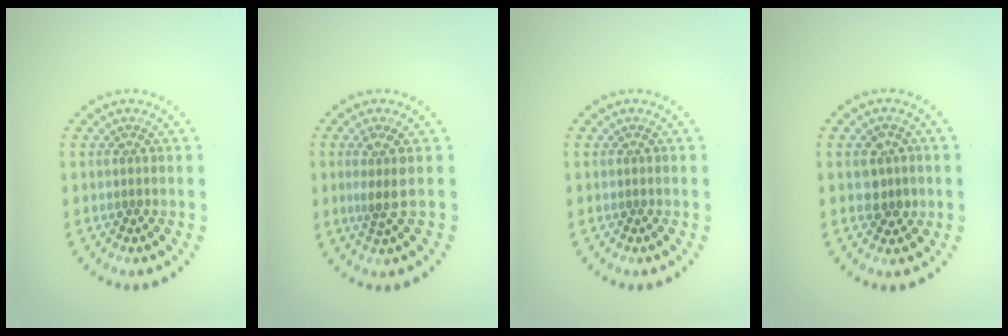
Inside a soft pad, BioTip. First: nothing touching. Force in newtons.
{"total": 2.1, "press": 1.5, "slide": 1.5}
{"total": 0.0}
{"total": 2.2, "press": 2.2, "slide": 0.4}